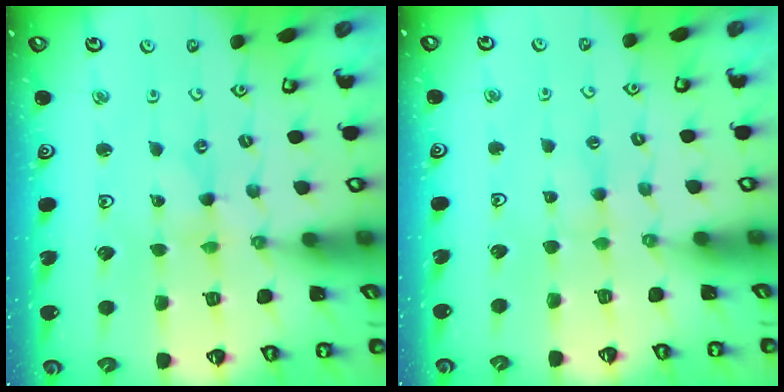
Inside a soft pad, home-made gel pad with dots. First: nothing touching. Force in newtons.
{"total": 1.0, "press": 1.0, "slide": 0.3}